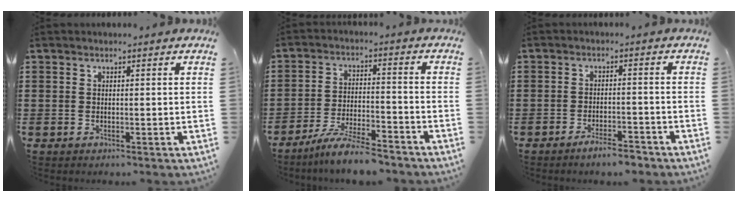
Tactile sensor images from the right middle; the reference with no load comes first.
{"total": 7.4, "force": [-6.6, 0.4, 3.3], "torque": [-0.066, -0.002, -0.126]}
{"total": 3.8, "force": [-3.3, 0.4, 1.8], "torque": [-0.028, 0.005, -0.062]}